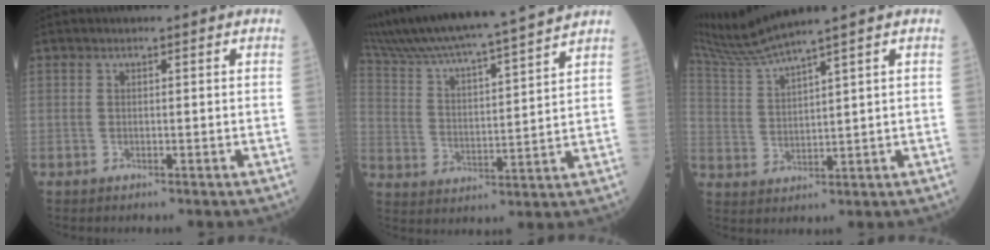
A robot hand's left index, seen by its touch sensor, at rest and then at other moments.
{"total": 19.7, "force": [17.5, -0.6, 8.9], "torque": [-0.167, -0.003, 0.282]}
{"total": 7.2, "force": [6.3, -2.1, 2.7], "torque": [-0.069, -0.005, 0.135]}